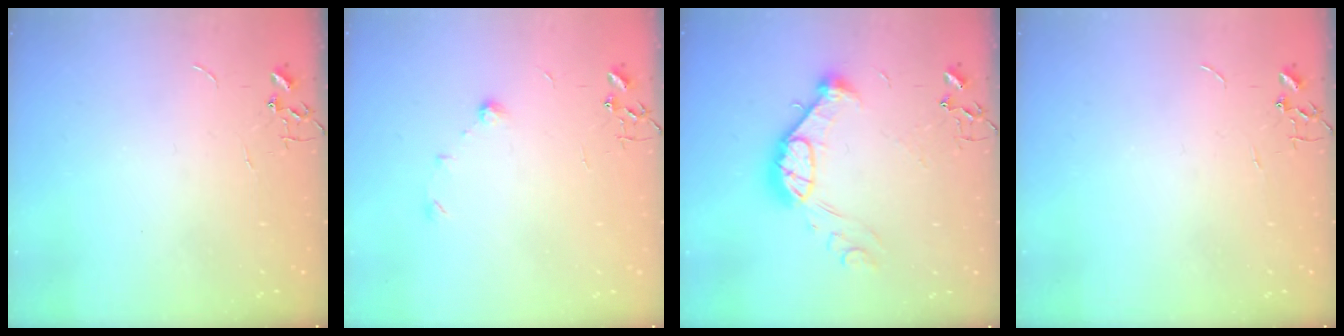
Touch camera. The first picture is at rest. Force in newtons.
{"total": 7.2, "press": 7.1, "slide": 1.0}
{"total": 14.5, "press": 14.4, "slide": 1.2}
{"total": 0.0}